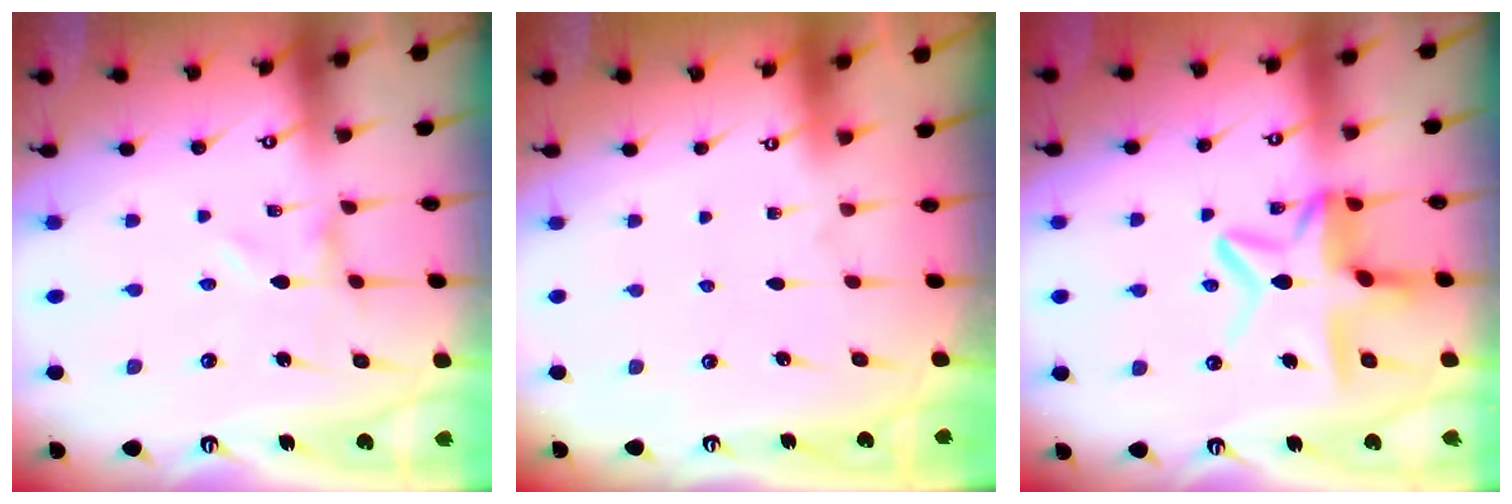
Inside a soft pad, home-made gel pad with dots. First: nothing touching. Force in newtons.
{"total": 1.8, "press": 1.8, "slide": 0.2}
{"total": 11.7, "press": 11.7, "slide": 1.3}